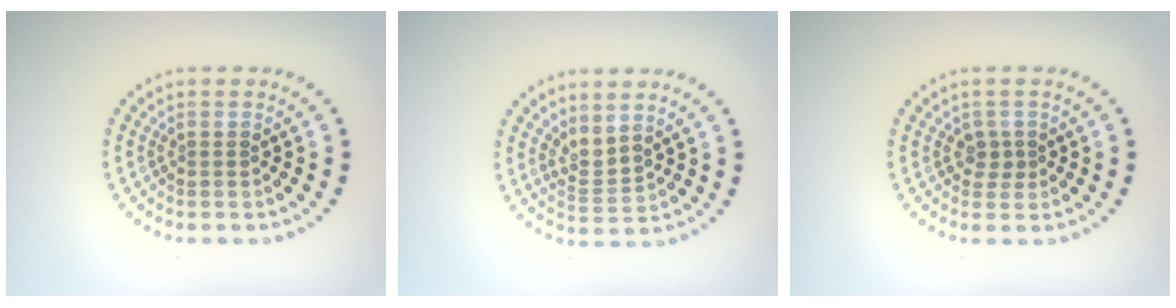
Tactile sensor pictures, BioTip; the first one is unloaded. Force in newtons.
{"total": 2.2, "press": 1.4, "slide": 1.6}
{"total": 1.3, "press": 1.1, "slide": 0.8}